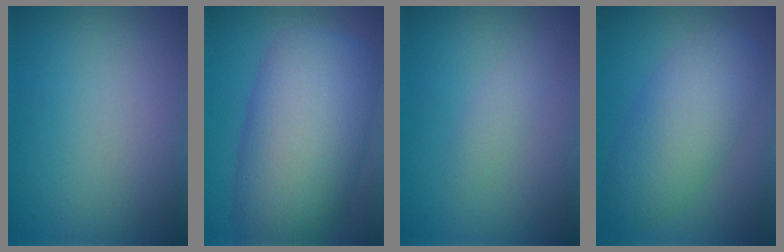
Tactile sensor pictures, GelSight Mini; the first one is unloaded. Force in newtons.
{"total": 12.3, "press": 12.3, "slide": 0.4}
{"total": 1.1, "press": 1.1, "slide": 0.0}
{"total": 6.4, "press": 6.4, "slide": 0.2}